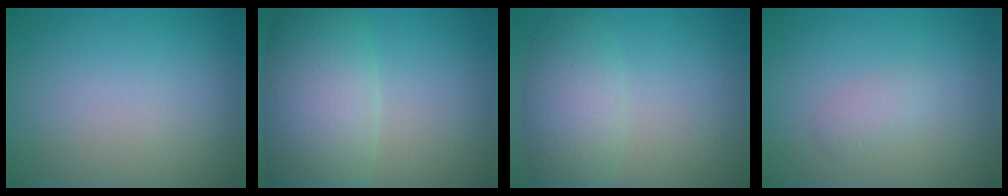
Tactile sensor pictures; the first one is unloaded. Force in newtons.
{"total": 8.3, "press": 8.3, "slide": 0.4}
{"total": 4.6, "press": 4.6, "slide": 0.2}
{"total": 1.2, "press": 1.2, "slide": 0.0}